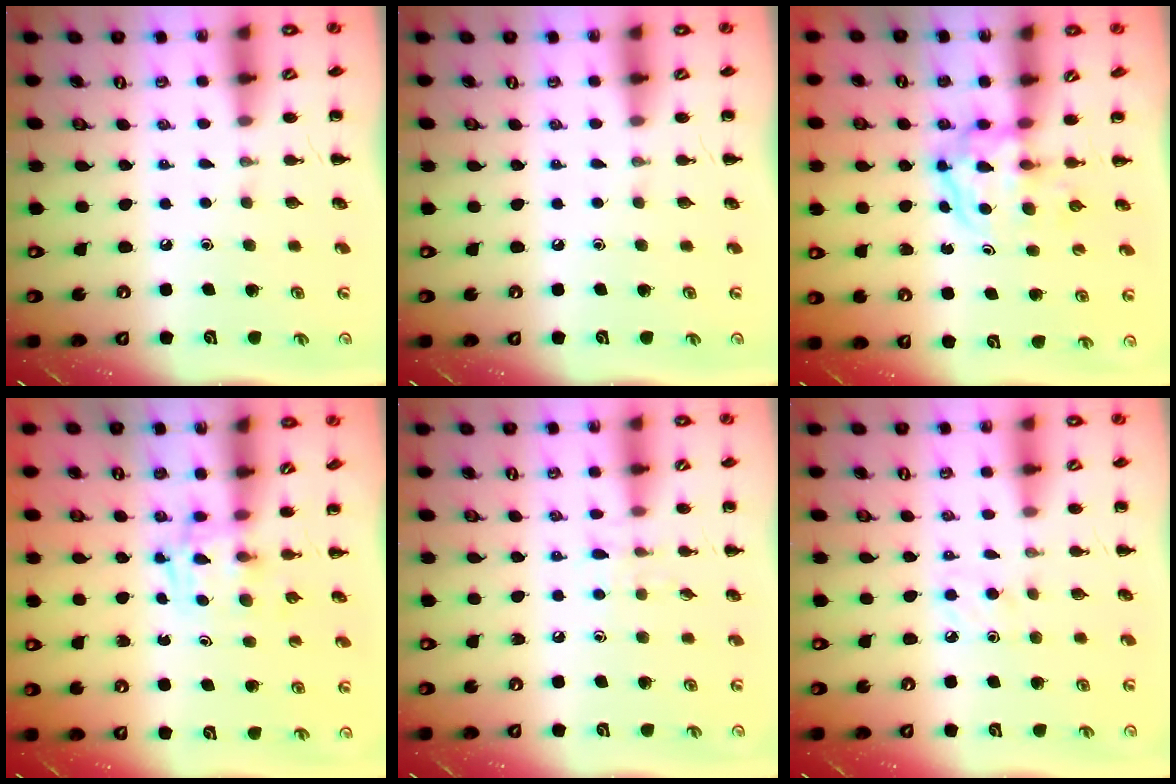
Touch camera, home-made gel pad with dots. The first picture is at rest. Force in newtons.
{"total": 0.0}
{"total": 3.9, "press": 3.9, "slide": 0.4}
{"total": 4.0, "press": 3.9, "slide": 0.5}
{"total": 6.5, "press": 6.3, "slide": 1.9}
{"total": 4.1, "press": 3.8, "slide": 1.4}